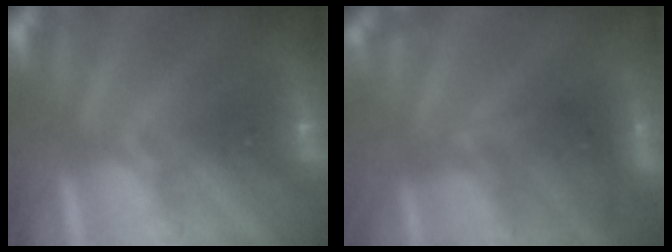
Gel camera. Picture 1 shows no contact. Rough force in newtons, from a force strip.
{"total": 4.8}